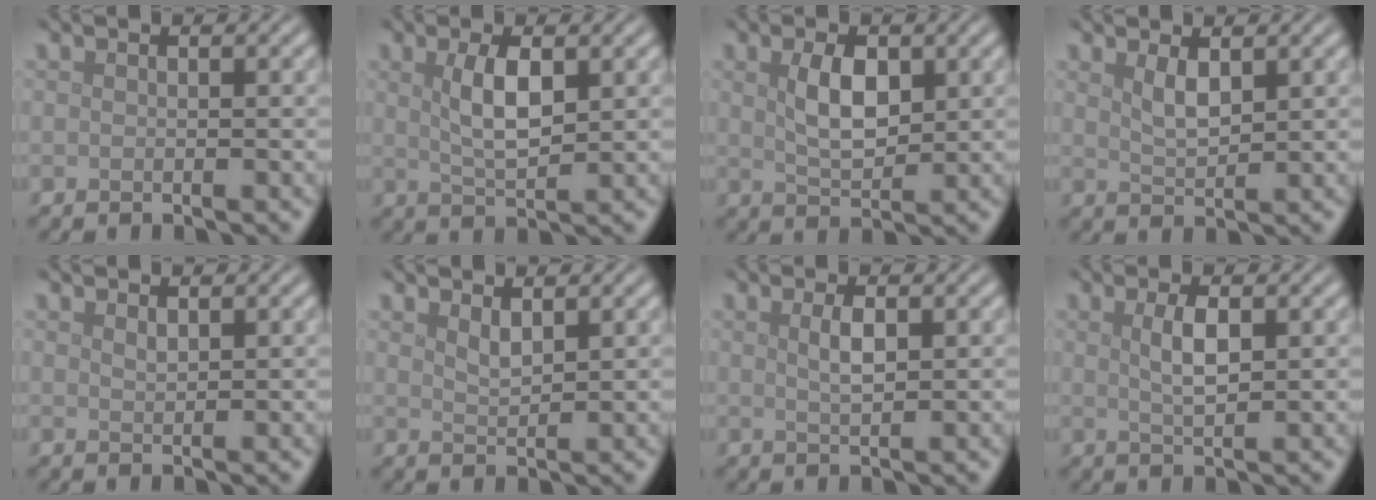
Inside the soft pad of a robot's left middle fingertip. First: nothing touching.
{"total": 3.6, "force": [1.1, 1.3, 3.2], "torque": [-0.066, 0.000, 0.023]}
{"total": 3.6, "force": [1.0, 1.9, 2.9], "torque": [-0.061, -0.001, 0.023]}
{"total": 2.1, "force": [1.2, 0.7, 1.5], "torque": [-0.032, -0.004, 0.026]}
{"total": 0.7, "force": [0.6, 0.2, 0.4], "torque": [-0.007, -0.003, 0.013]}
{"total": 1.5, "force": [1.1, 0.4, 0.9], "torque": [-0.019, -0.003, 0.023]}
{"total": 1.8, "force": [0.6, 0.5, 1.6], "torque": [-0.032, 0.000, 0.014]}
{"total": 2.5, "force": [0.7, 0.7, 2.2], "torque": [-0.044, 0.001, 0.016]}